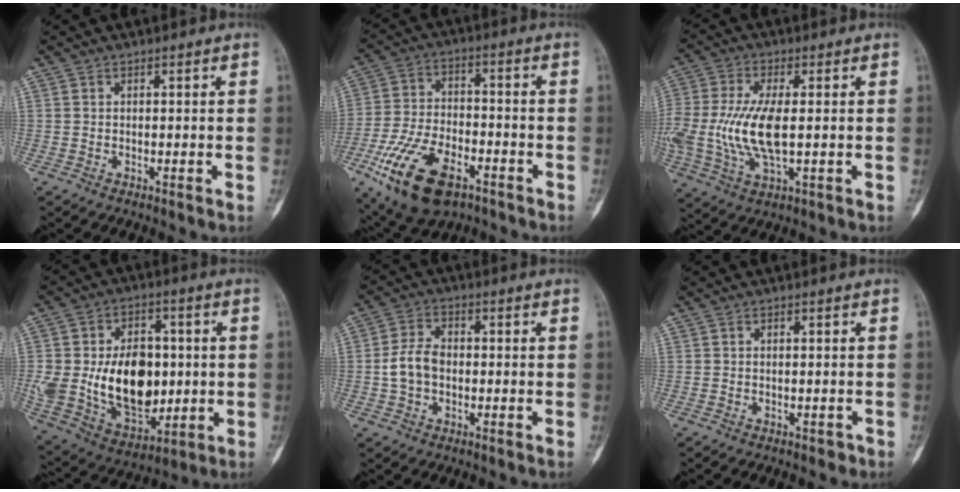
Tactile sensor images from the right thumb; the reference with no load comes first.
{"total": 17.8, "force": [-9.1, 9.2, 12.2], "torque": [-0.231, 0.030, -0.155]}
{"total": 13.7, "force": [-0.6, 5.7, 12.4], "torque": [-0.291, -0.007, -0.007]}
{"total": 21.8, "force": [-0.1, 14.8, 16.0], "torque": [-0.258, -0.001, 0.024]}
{"total": 6.4, "force": [-0.7, 4.6, 4.4], "torque": [-0.083, 0.019, -0.019]}
{"total": 0.9, "force": [-0.6, 0.6, 0.4], "torque": [-0.003, 0.005, -0.007]}